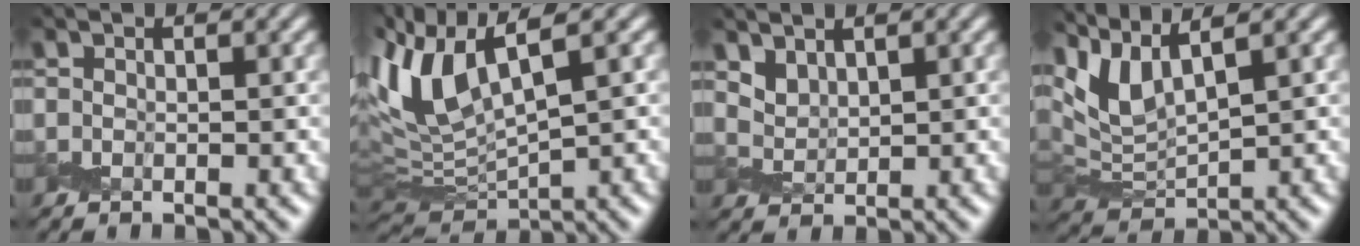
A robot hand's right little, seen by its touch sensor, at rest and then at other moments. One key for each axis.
{"total": 6.8, "fx": 3.5, "fy": 2.0, "fz": 5.4, "tx": -0.129, "ty": 0.009, "tz": 0.068}
{"total": 2.0, "fx": 1.8, "fy": 0.8, "fz": 0.4, "tx": -0.022, "ty": -0.021, "tz": 0.051}
{"total": 4.6, "fx": 3.1, "fy": 1.4, "fz": 3.1, "tx": -0.078, "ty": 0.006, "tz": 0.061}